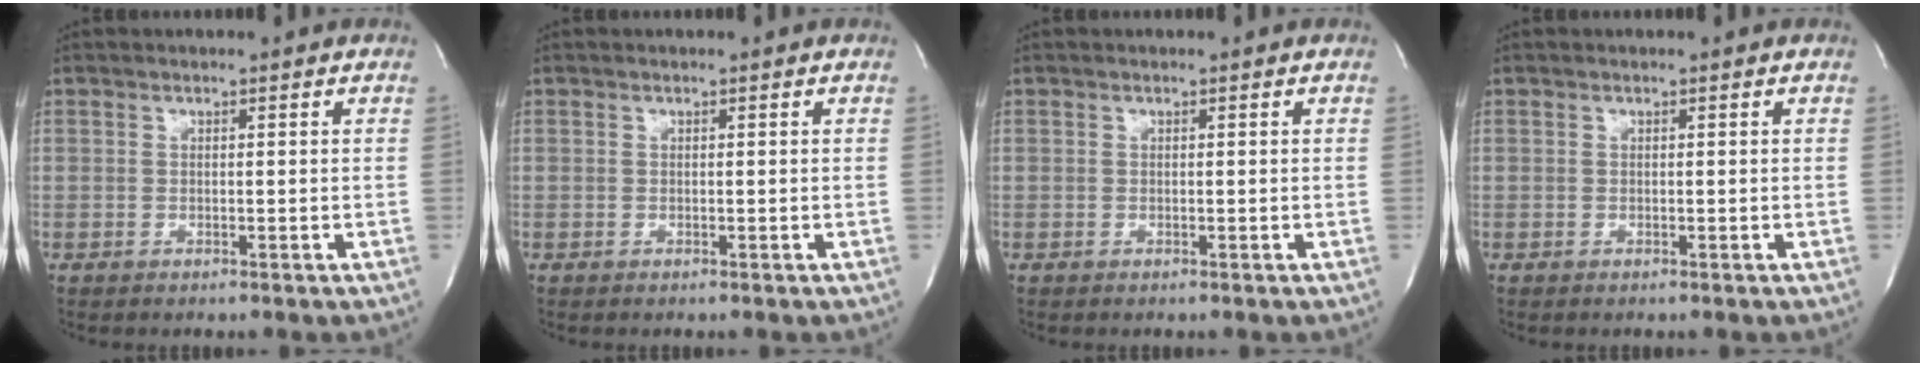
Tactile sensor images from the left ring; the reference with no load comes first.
{"total": 0.0}
{"total": 0.0}
{"total": 0.0}